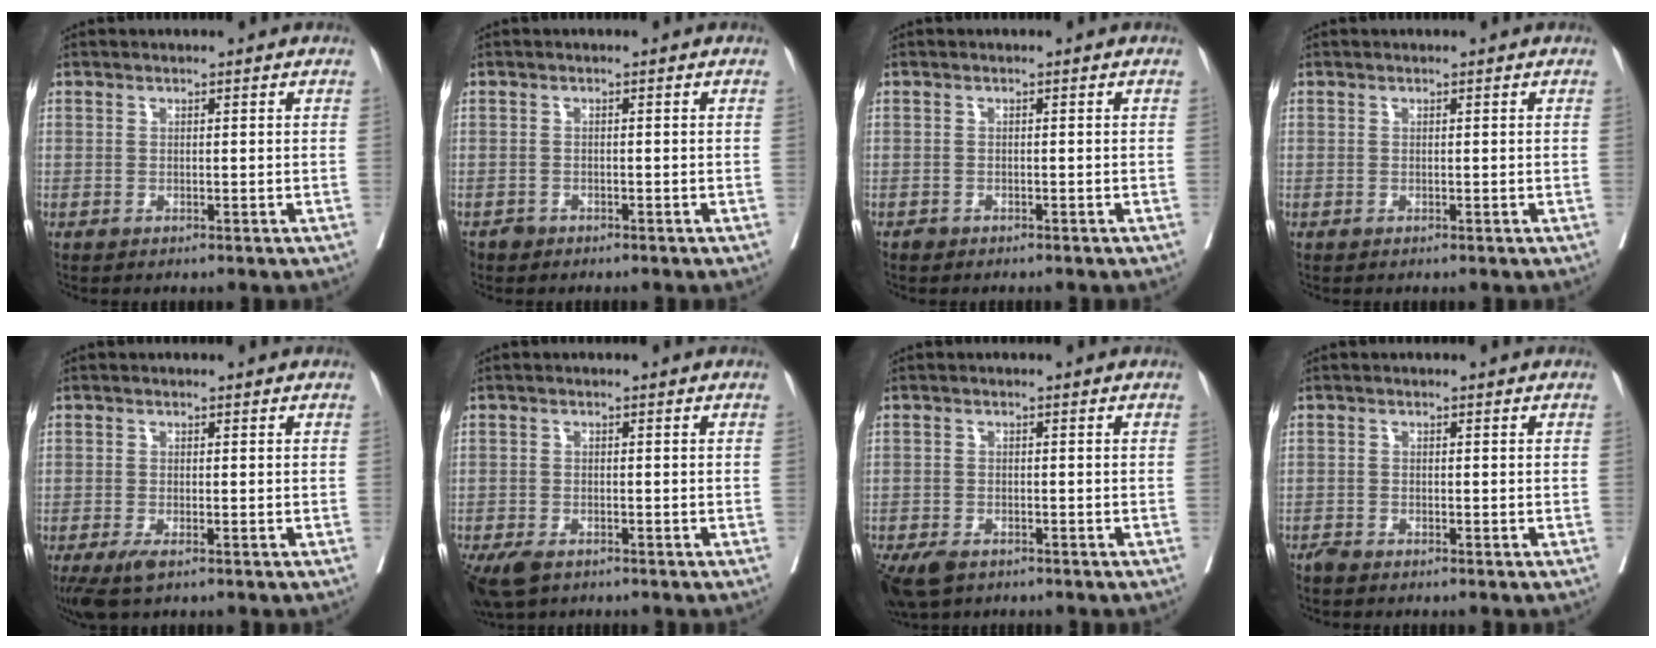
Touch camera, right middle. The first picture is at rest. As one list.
[{"total": 1.2, "force": [-0.9, 0.8, -0.1], "torque": [-0.002, 0.003, -0.016]}, {"total": 0.6, "force": [-0.5, 0.3, 0.0], "torque": [-0.005, 0.002, -0.010]}, {"total": 0.0}, {"total": 3.5, "force": [-2.2, 0.9, 2.6], "torque": [-0.051, -0.010, -0.037]}, {"total": 7.2, "force": [-4.9, 3.6, 3.9], "torque": [-0.083, -0.012, -0.080]}, {"total": 7.7, "force": [-5.2, 4.1, 3.9], "torque": [-0.086, -0.011, -0.084]}, {"total": 1.1, "force": [-1.0, 0.1, 0.3], "torque": [-0.008, -0.001, -0.021]}]